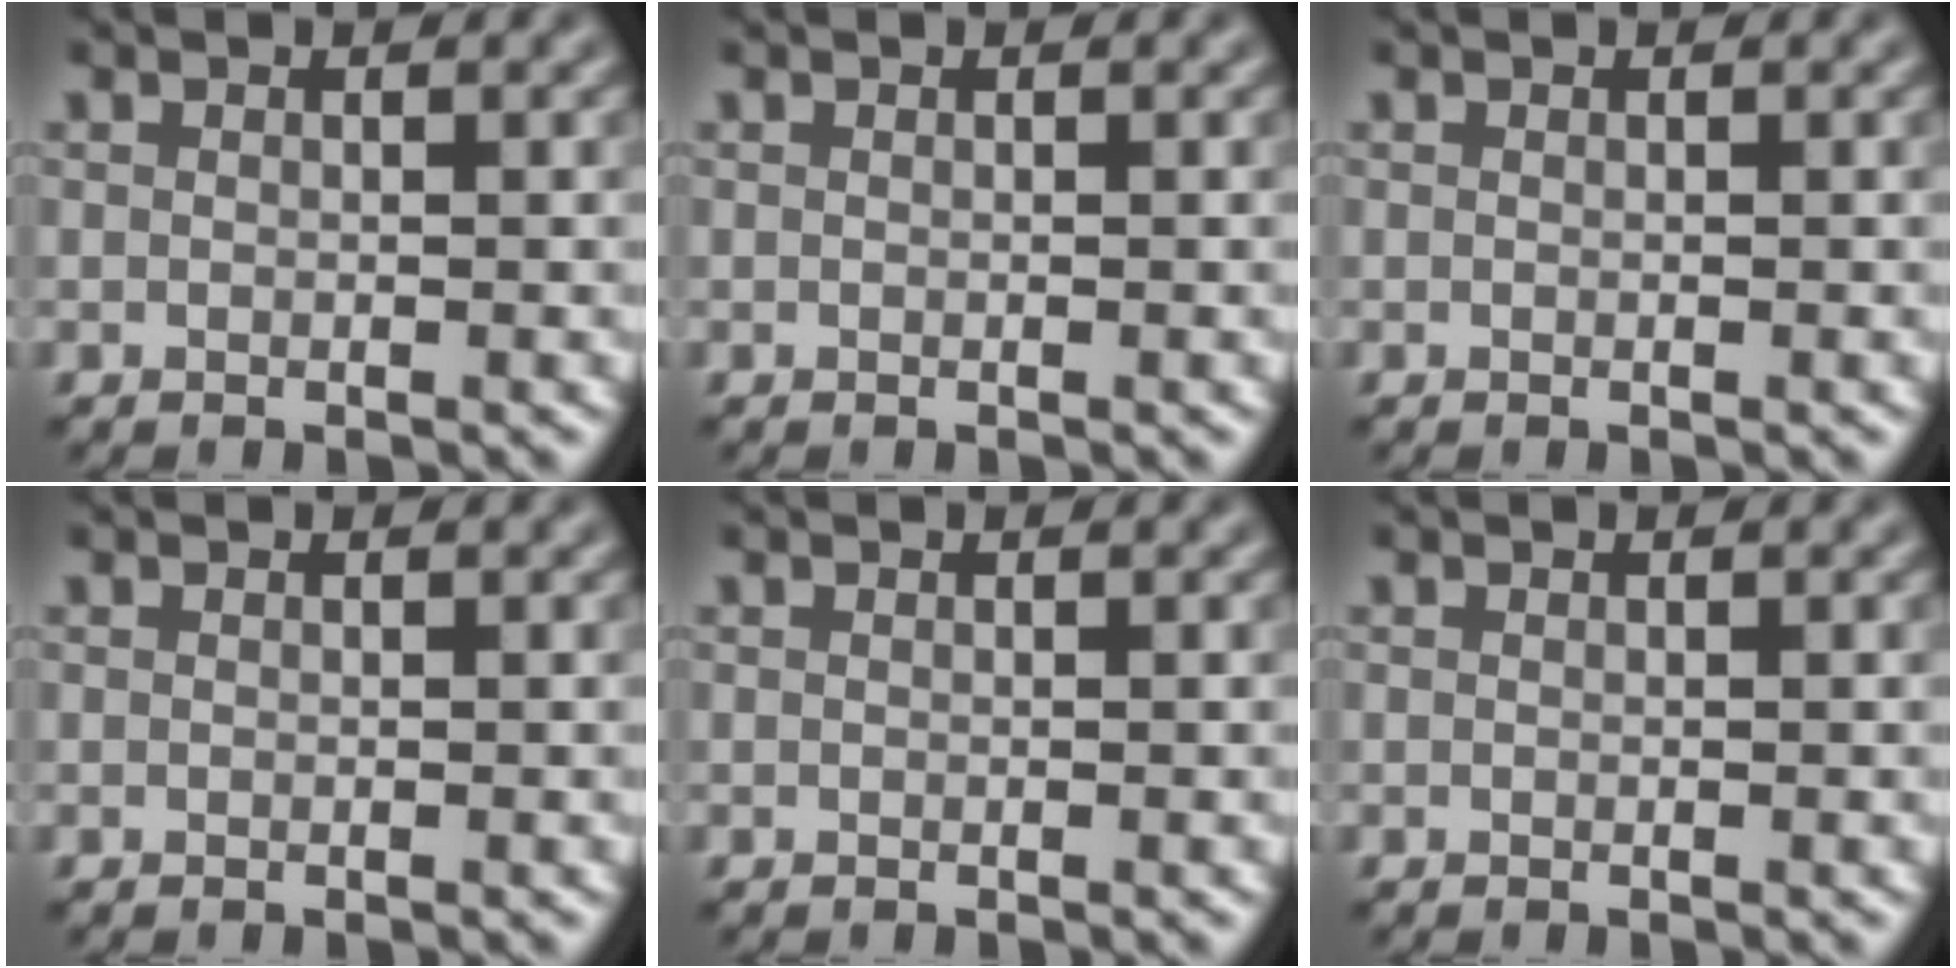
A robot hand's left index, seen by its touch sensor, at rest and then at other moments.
{"total": 0.0}
{"total": 0.0}
{"total": 0.0}
{"total": 0.0}
{"total": 0.0}